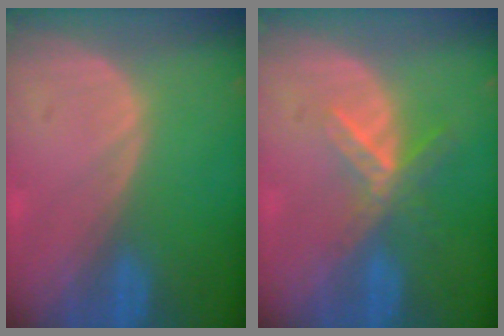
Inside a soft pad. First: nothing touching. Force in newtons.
{"total": 5.8, "press": 5.0, "slide": 2.9}